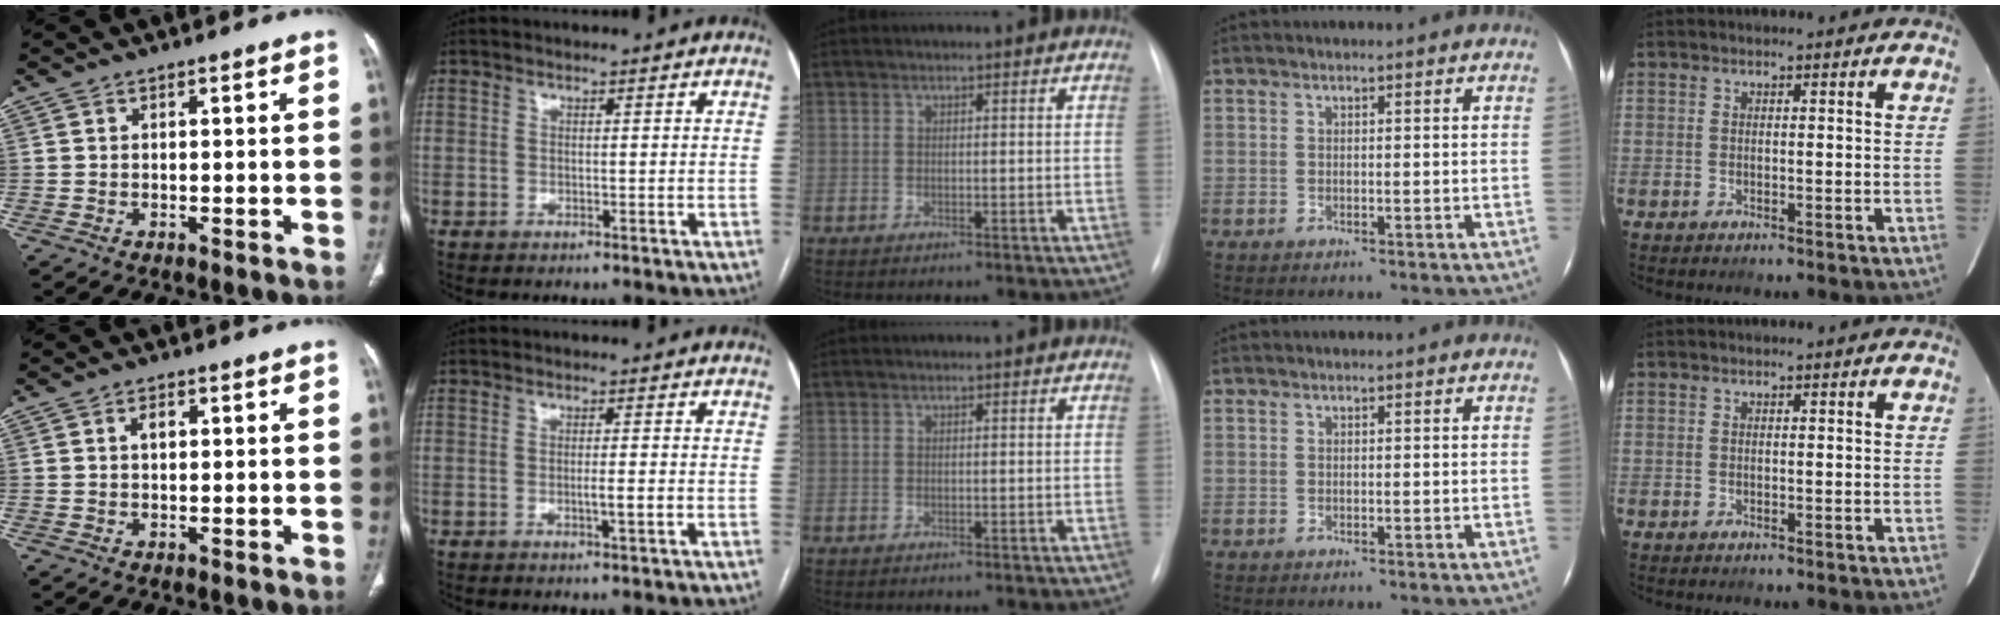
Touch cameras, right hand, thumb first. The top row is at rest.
{"thumb": {"total": 2.2, "force": [0.6, 1.3, 1.7], "torque": [-0.028, 0.003, 0.010]}, "index": {"total": 2.1, "force": [-0.6, -0.1, 2.0], "torque": [-0.035, -0.002, -0.011]}}